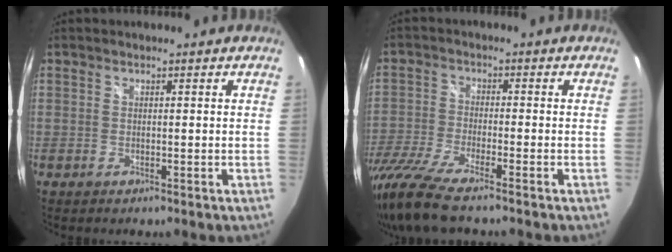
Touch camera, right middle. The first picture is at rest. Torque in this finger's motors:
{"motor_torque": [1.18, -0.96, 0.57, 0.19]}